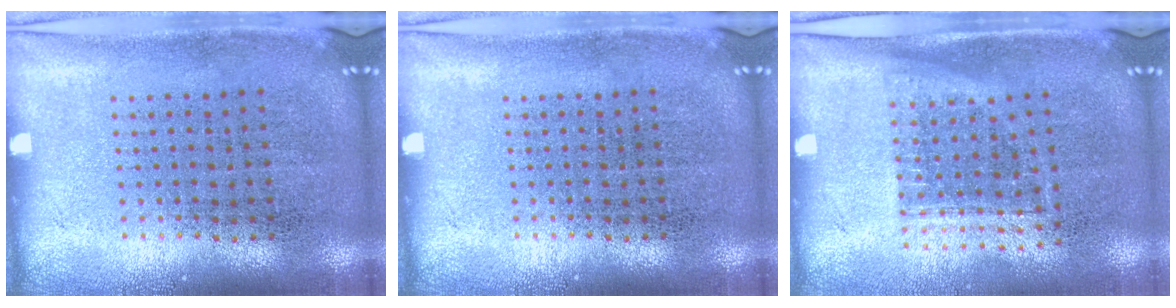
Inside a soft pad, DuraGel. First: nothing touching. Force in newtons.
{"total": 0.0}
{"total": 1.2, "press": 0.9, "slide": 0.7}